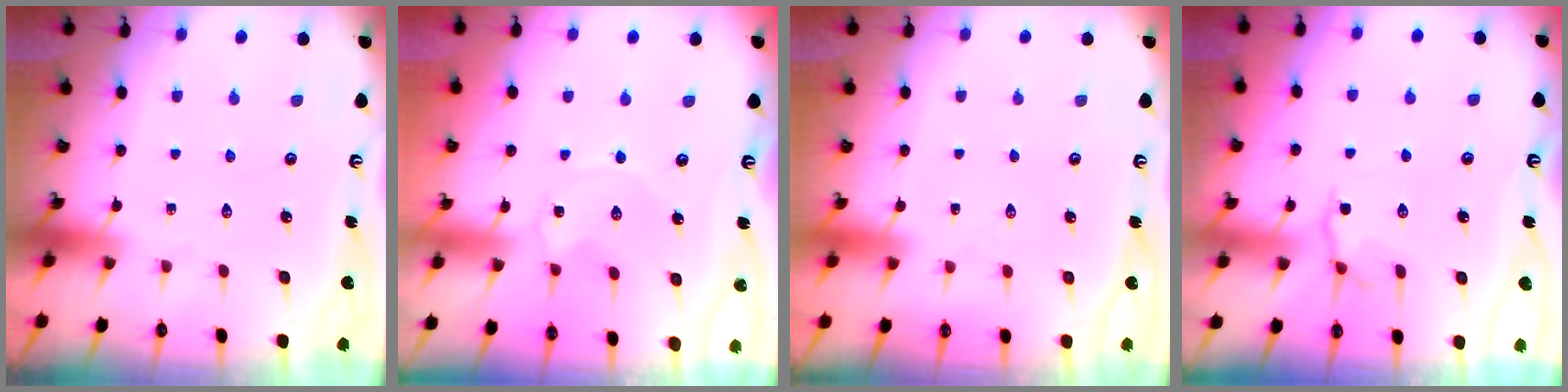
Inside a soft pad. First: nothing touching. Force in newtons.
{"total": 1.6, "press": 1.6, "slide": 0.3}
{"total": 1.6, "press": 1.6, "slide": 0.1}
{"total": 4.4, "press": 4.0, "slide": 1.8}